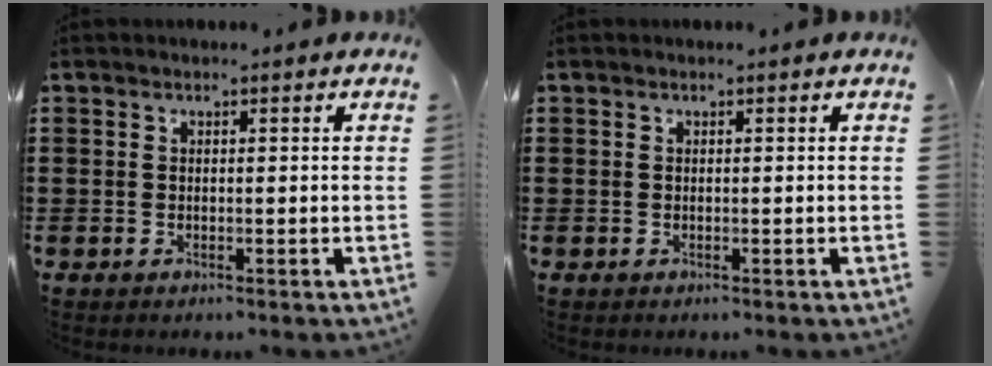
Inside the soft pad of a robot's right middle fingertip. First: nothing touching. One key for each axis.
{"total": 0.0}